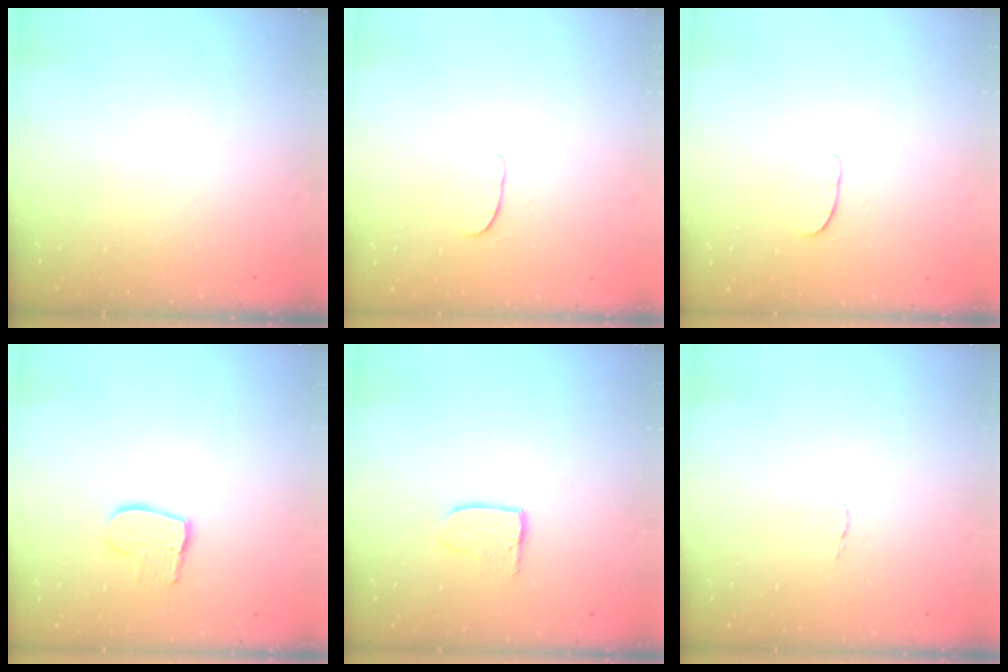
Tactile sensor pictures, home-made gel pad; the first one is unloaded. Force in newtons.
{"total": 5.8, "press": 5.8, "slide": 0.3}
{"total": 5.8, "press": 5.8, "slide": 0.3}
{"total": 9.9, "press": 9.9, "slide": 0.8}
{"total": 3.7, "press": 3.7, "slide": 0.2}
{"total": 3.4, "press": 3.4, "slide": 0.3}